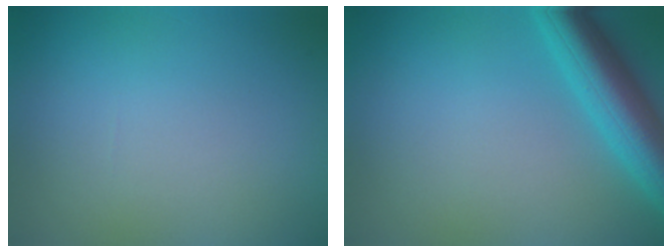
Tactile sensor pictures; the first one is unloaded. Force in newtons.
{"total": 6.3, "press": 6.3, "slide": 0.3}